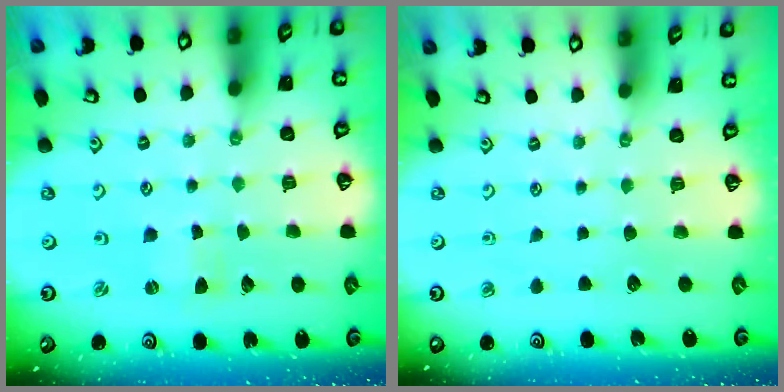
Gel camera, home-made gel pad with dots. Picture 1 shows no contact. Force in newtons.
{"total": 0.0}